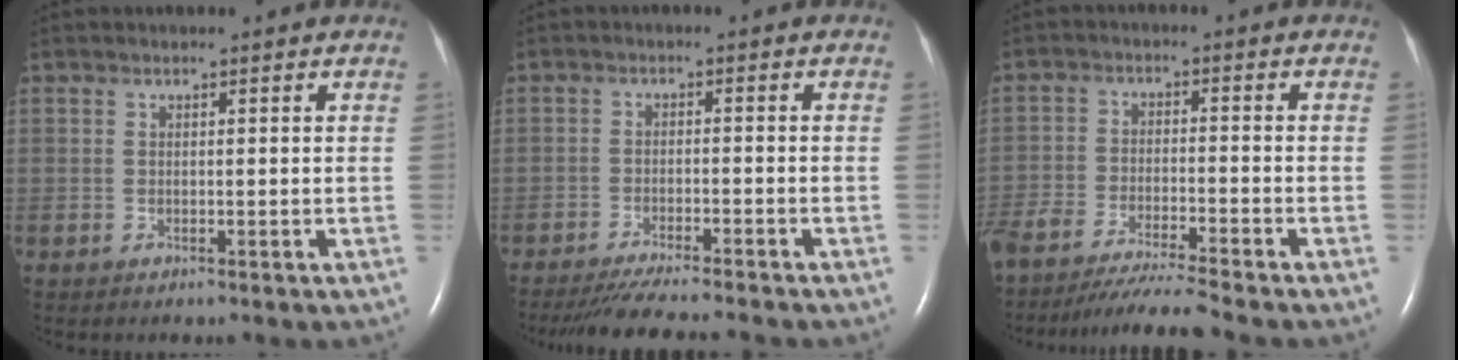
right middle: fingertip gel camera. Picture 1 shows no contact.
{"total": 9.0, "force": [-8.1, -0.3, 3.9], "torque": [-0.051, -0.024, -0.131]}
{"total": 10.1, "force": [-9.2, -1.6, 3.8], "torque": [-0.054, -0.024, -0.158]}